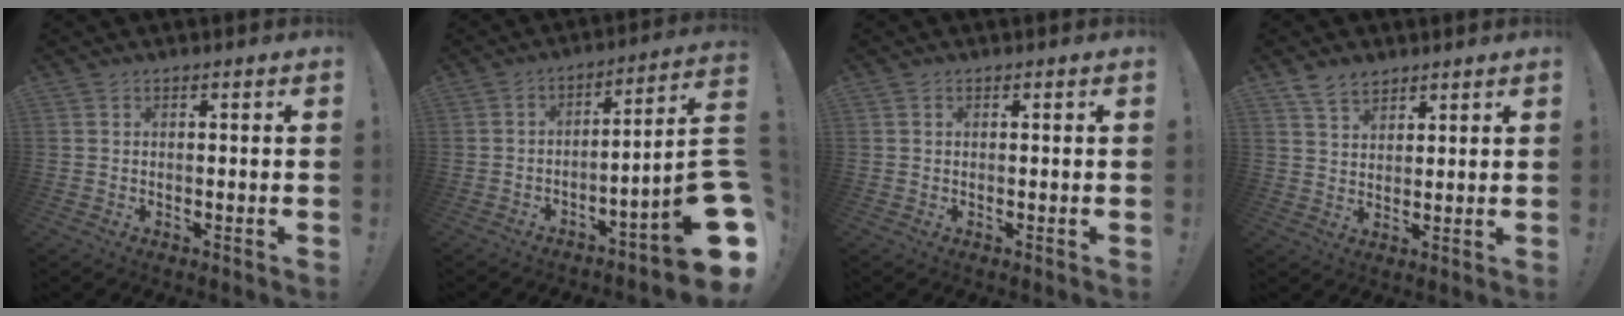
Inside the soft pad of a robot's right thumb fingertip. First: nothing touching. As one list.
[{"total": 12.0, "force": [-4.9, 0.7, 11.0], "torque": [-0.137, 0.006, -0.084]}, {"total": 0.0}, {"total": 5.9, "force": [4.6, 3.1, 2.0], "torque": [-0.039, -0.021, 0.088]}]